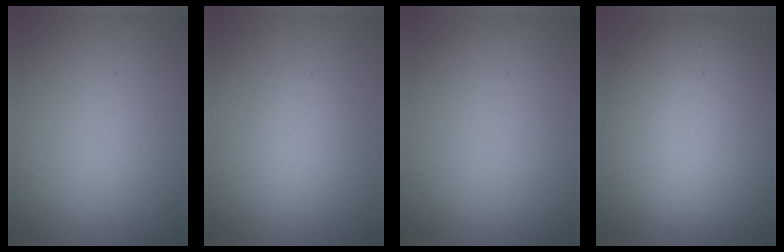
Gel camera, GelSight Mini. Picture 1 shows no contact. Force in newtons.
{"total": 1.5, "press": 1.5, "slide": 0.0}
{"total": 0.0}
{"total": 11.6, "press": 11.5, "slide": 0.6}